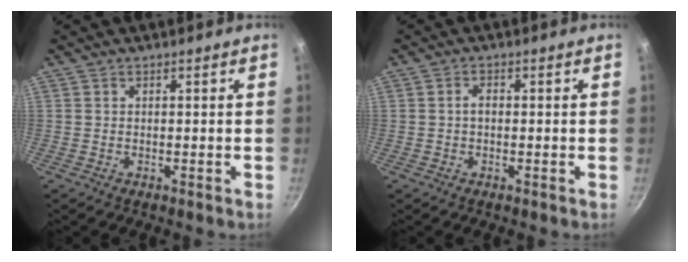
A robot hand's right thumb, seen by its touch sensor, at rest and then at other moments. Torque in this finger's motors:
{"motor_torque": [0.28, 0.73, 0.51, -0.05, -0.01]}